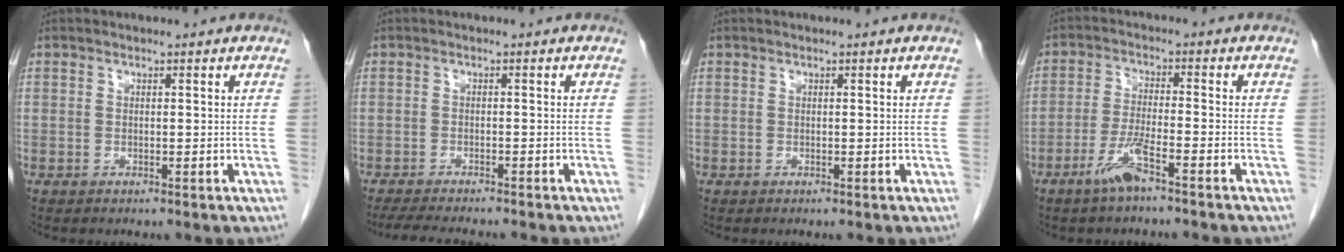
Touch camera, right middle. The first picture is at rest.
{"total": 8.4, "force": [-7.4, 1.0, 3.8], "torque": [-0.055, -0.014, -0.109]}
{"total": 0.0}
{"total": 5.2, "force": [-3.5, 0.1, 3.9], "torque": [-0.083, -0.007, -0.072]}